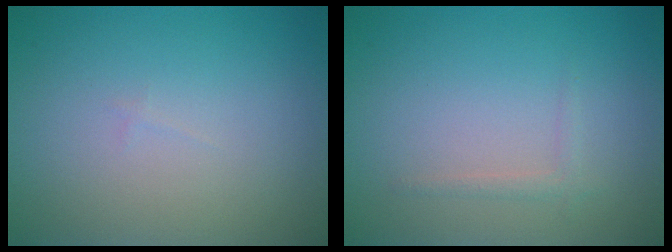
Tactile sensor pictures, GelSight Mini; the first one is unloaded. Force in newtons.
{"total": 0.9, "press": 0.9, "slide": 0.0}